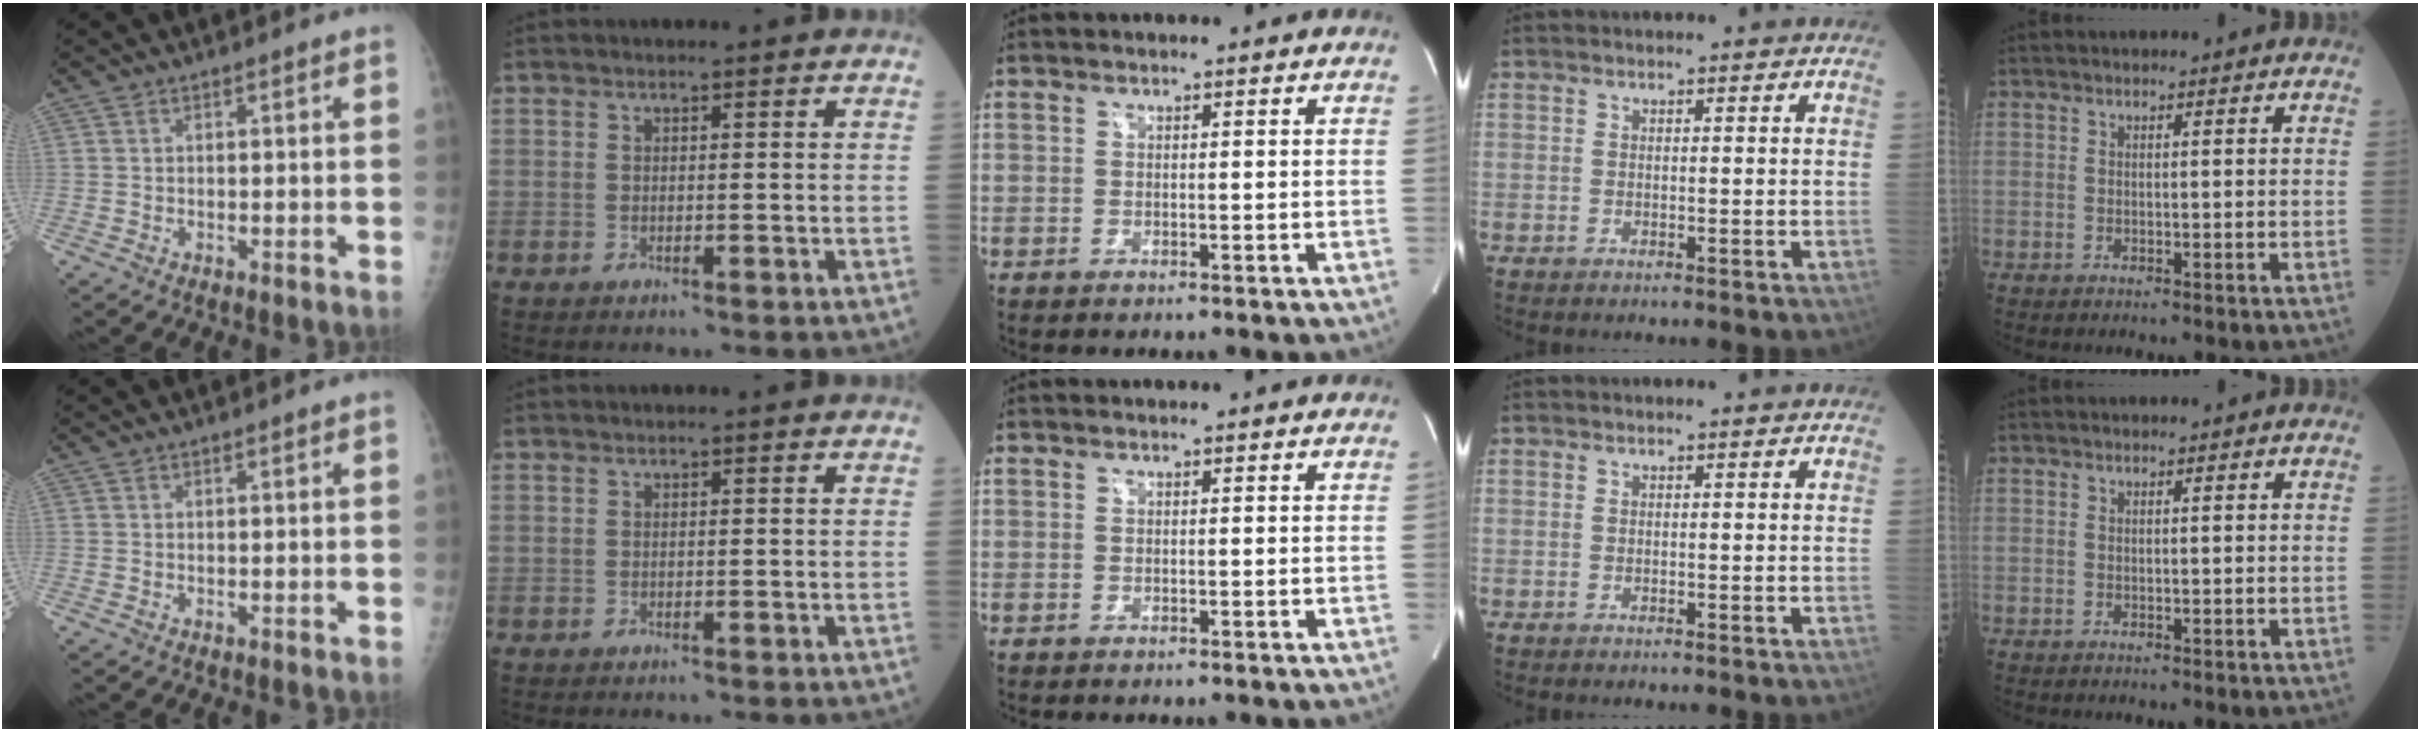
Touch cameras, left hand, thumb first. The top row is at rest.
{}